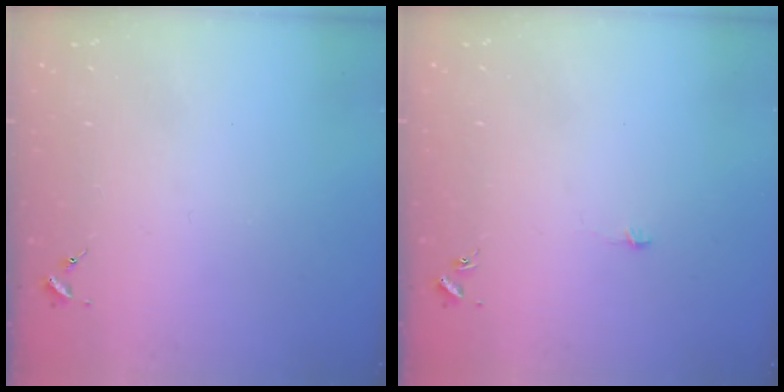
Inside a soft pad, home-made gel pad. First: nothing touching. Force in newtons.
{"total": 3.2, "press": 3.1, "slide": 0.3}